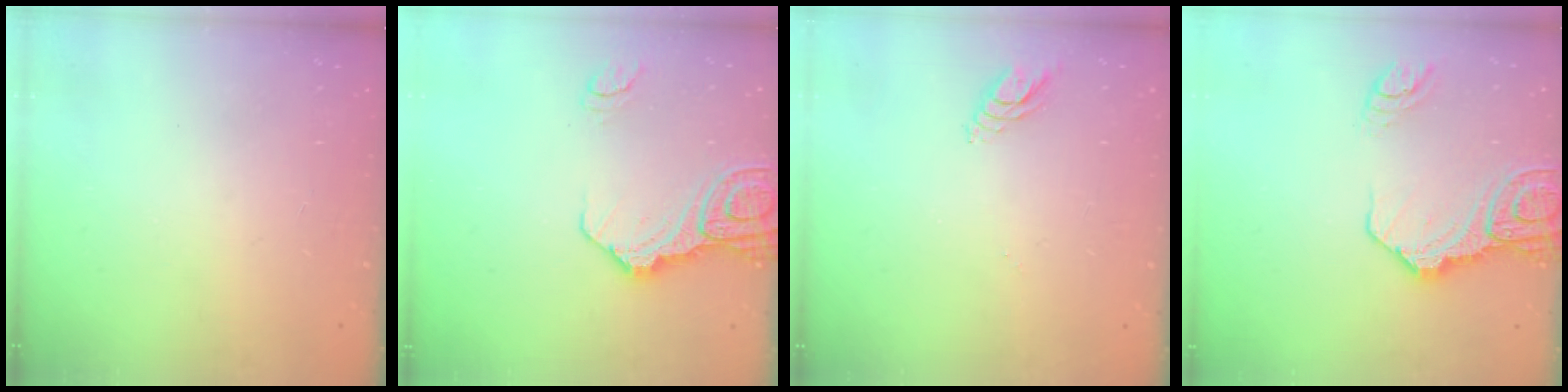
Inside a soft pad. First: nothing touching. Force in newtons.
{"total": 14.2, "press": 14.1, "slide": 1.7}
{"total": 4.5, "press": 4.5, "slide": 0.0}
{"total": 16.0, "press": 15.9, "slide": 1.8}